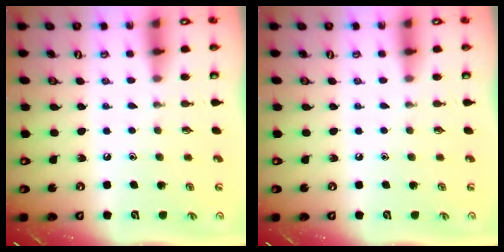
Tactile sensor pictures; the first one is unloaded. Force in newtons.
{"total": 0.0}